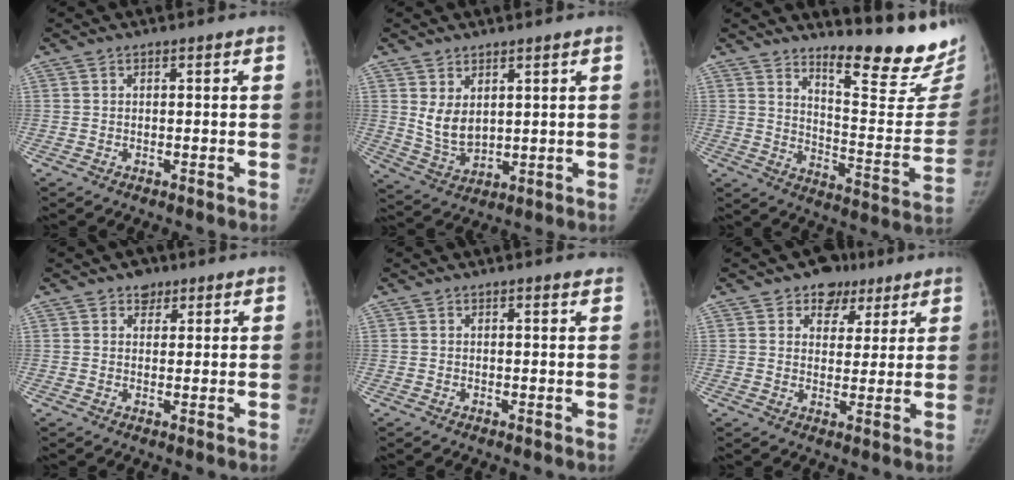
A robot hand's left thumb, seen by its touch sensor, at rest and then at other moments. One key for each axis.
{"total": 6.3, "fx": 2.3, "fy": 3.9, "fz": 4.4, "tx": -0.067, "ty": -0.024, "tz": 0.059}
{"total": 19.9, "fx": 16.8, "fy": 3.6, "fz": 10.1, "tx": -0.104, "ty": -0.172, "tz": 0.231}
{"total": 3.0, "fx": 2.0, "fy": 2.1, "fz": 0.8, "tx": 0.008, "ty": -0.009, "tz": 0.025}
{"total": 1.3, "fx": 1.1, "fy": 0.2, "fz": 0.7, "tx": -0.006, "ty": -0.005, "tz": 0.014}
{"total": 7.2, "fx": 4.5, "fy": 5.3, "fz": 1.8, "tx": 0.017, "ty": -0.015, "tz": 0.064}